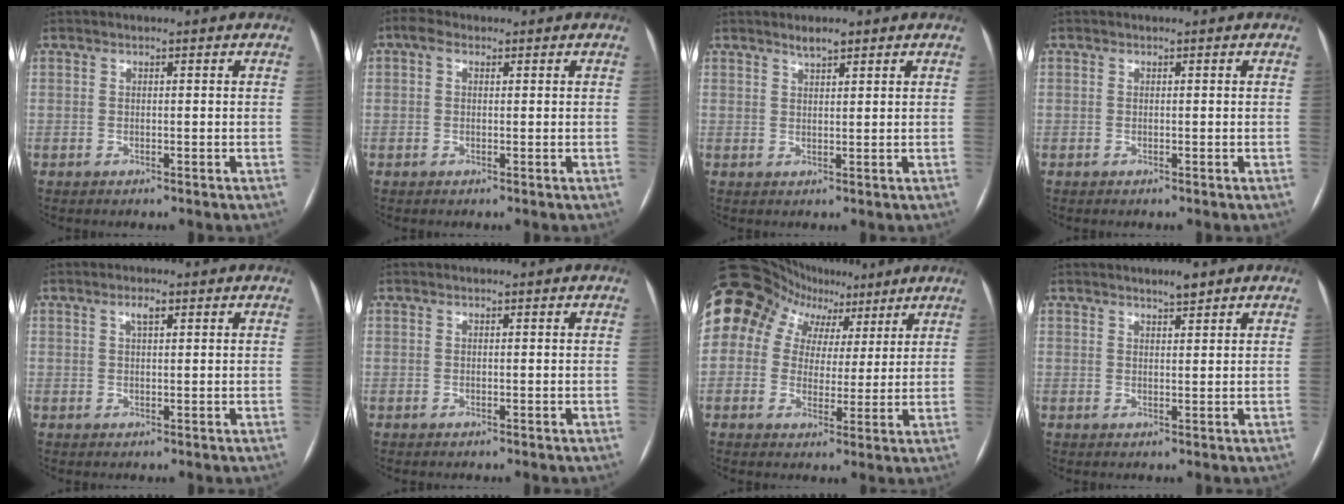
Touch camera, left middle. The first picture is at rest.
{"total": 1.1, "force": [0.5, 0.7, 0.7], "torque": [-0.019, 0.013, 0.009]}
{"total": 2.2, "force": [1.8, 0.4, 1.2], "torque": [-0.028, 0.002, 0.033]}
{"total": 0.0}
{"total": 1.8, "force": [0.9, 0.5, 1.4], "torque": [-0.029, 0.004, 0.017]}
{"total": 0.0}
{"total": 16.9, "force": [9.2, 13.0, 5.7], "torque": [-0.130, 0.076, 0.150]}
{"total": 2.2, "force": [1.8, 0.3, 1.3], "torque": [-0.028, 0.003, 0.031]}